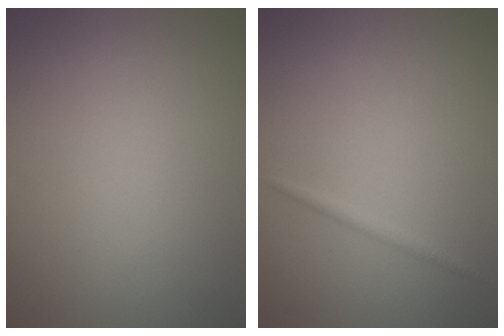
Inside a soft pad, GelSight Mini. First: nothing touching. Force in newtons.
{"total": 0.8, "press": 0.8, "slide": 0.0}